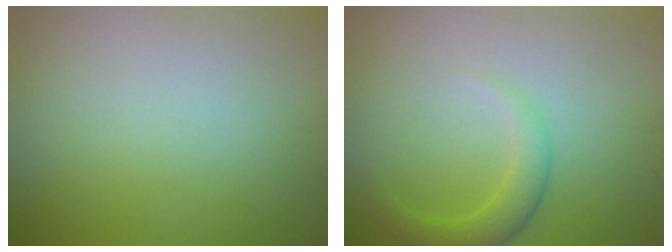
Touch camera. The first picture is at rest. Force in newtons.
{"total": 2.7, "press": 2.7, "slide": 0.1}